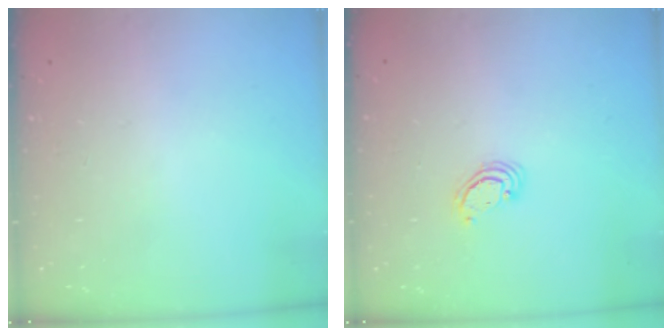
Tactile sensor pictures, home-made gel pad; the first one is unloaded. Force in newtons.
{"total": 2.6, "press": 2.5, "slide": 0.3}